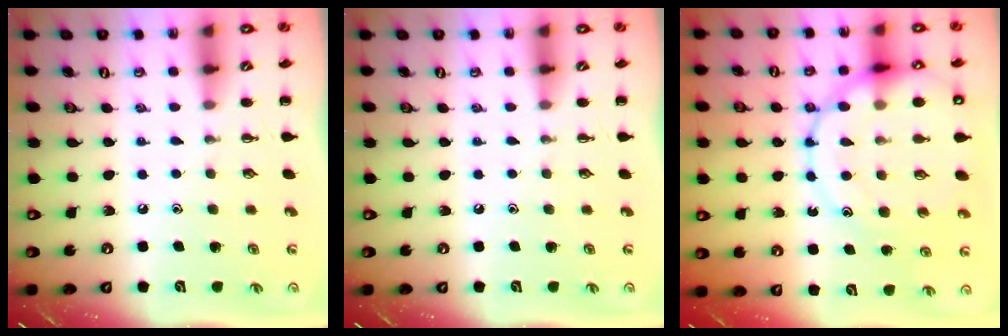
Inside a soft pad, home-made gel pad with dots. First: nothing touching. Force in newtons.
{"total": 0.0}
{"total": 21.3, "press": 21.1, "slide": 2.9}